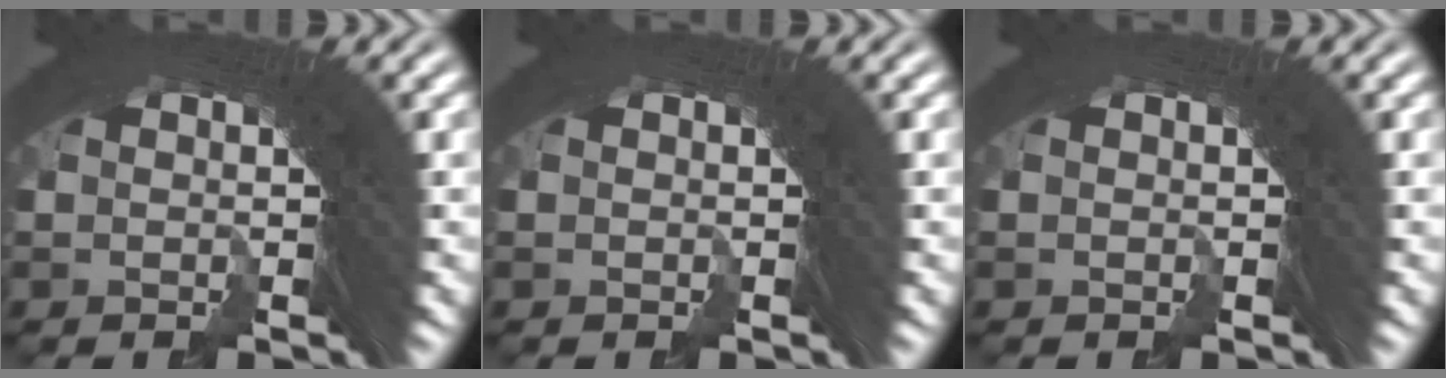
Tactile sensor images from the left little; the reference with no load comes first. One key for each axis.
{"total": 0.0}
{"total": 0.0}